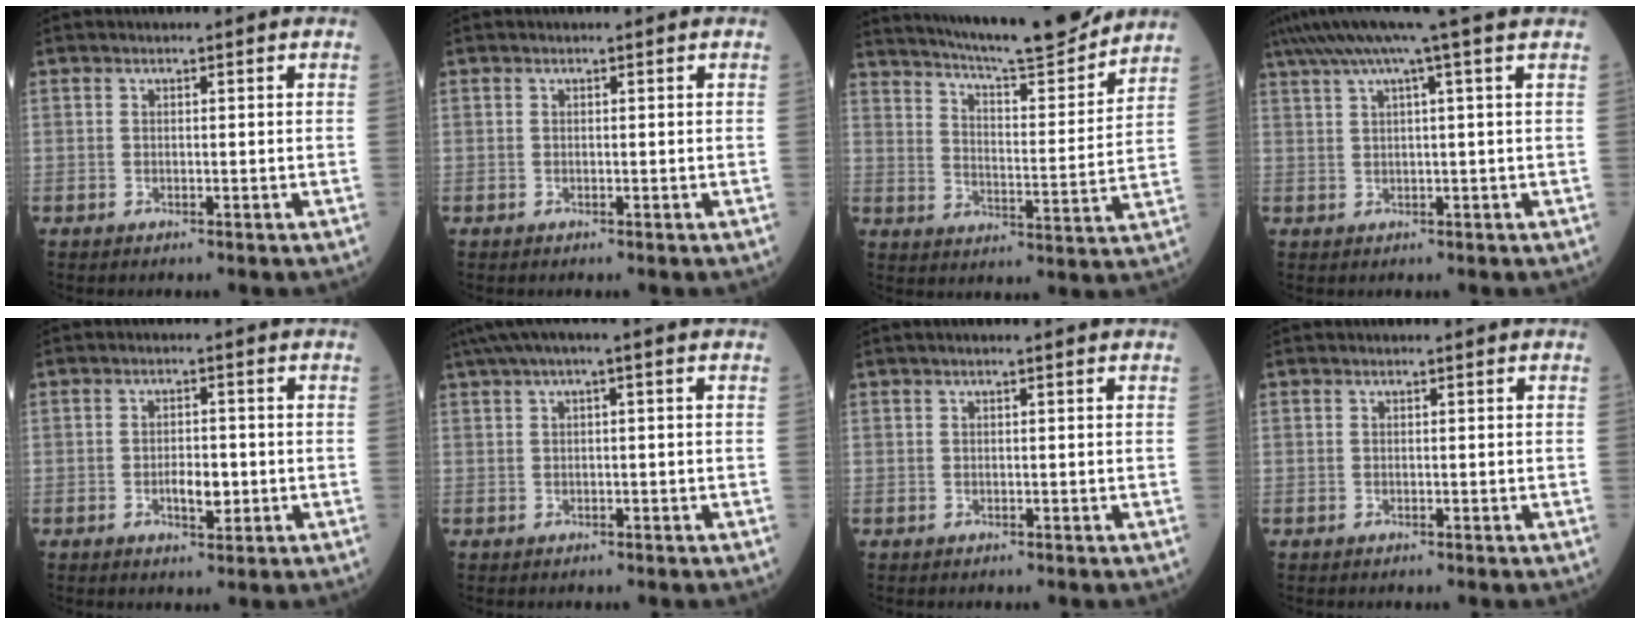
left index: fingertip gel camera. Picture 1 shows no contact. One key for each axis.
{"total": 0.0}
{"total": 19.0, "fx": 17.3, "fy": 0.9, "fz": 7.7, "tx": -0.133, "ty": -0.025, "tz": 0.252}
{"total": 9.6, "fx": 7.0, "fy": -2.1, "fz": 6.2, "tx": -0.106, "ty": 0.036, "tz": 0.096}
{"total": 3.6, "fx": -0.8, "fy": 1.6, "fz": 3.1, "tx": -0.054, "ty": 0.001, "tz": -0.011}
{"total": 4.7, "fx": 2.5, "fy": 0.2, "fz": 3.9, "tx": -0.076, "ty": 0.035, "tz": 0.044}
{"total": 1.6, "fx": 1.2, "fy": -0.2, "fz": 1.1, "tx": -0.019, "ty": 0.018, "tz": 0.019}
{"total": 0.0}